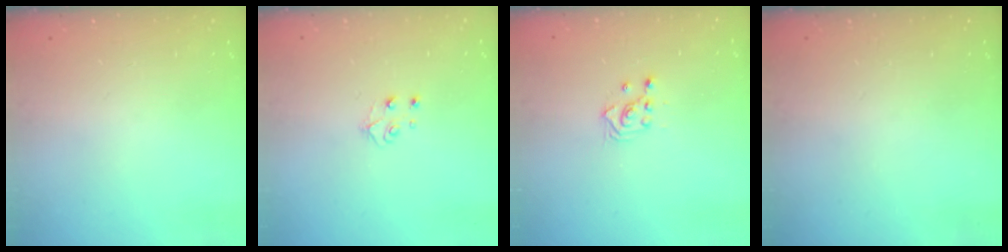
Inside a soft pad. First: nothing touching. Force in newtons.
{"total": 4.1, "press": 4.0, "slide": 0.5}
{"total": 2.9, "press": 2.9, "slide": 0.2}
{"total": 0.0}